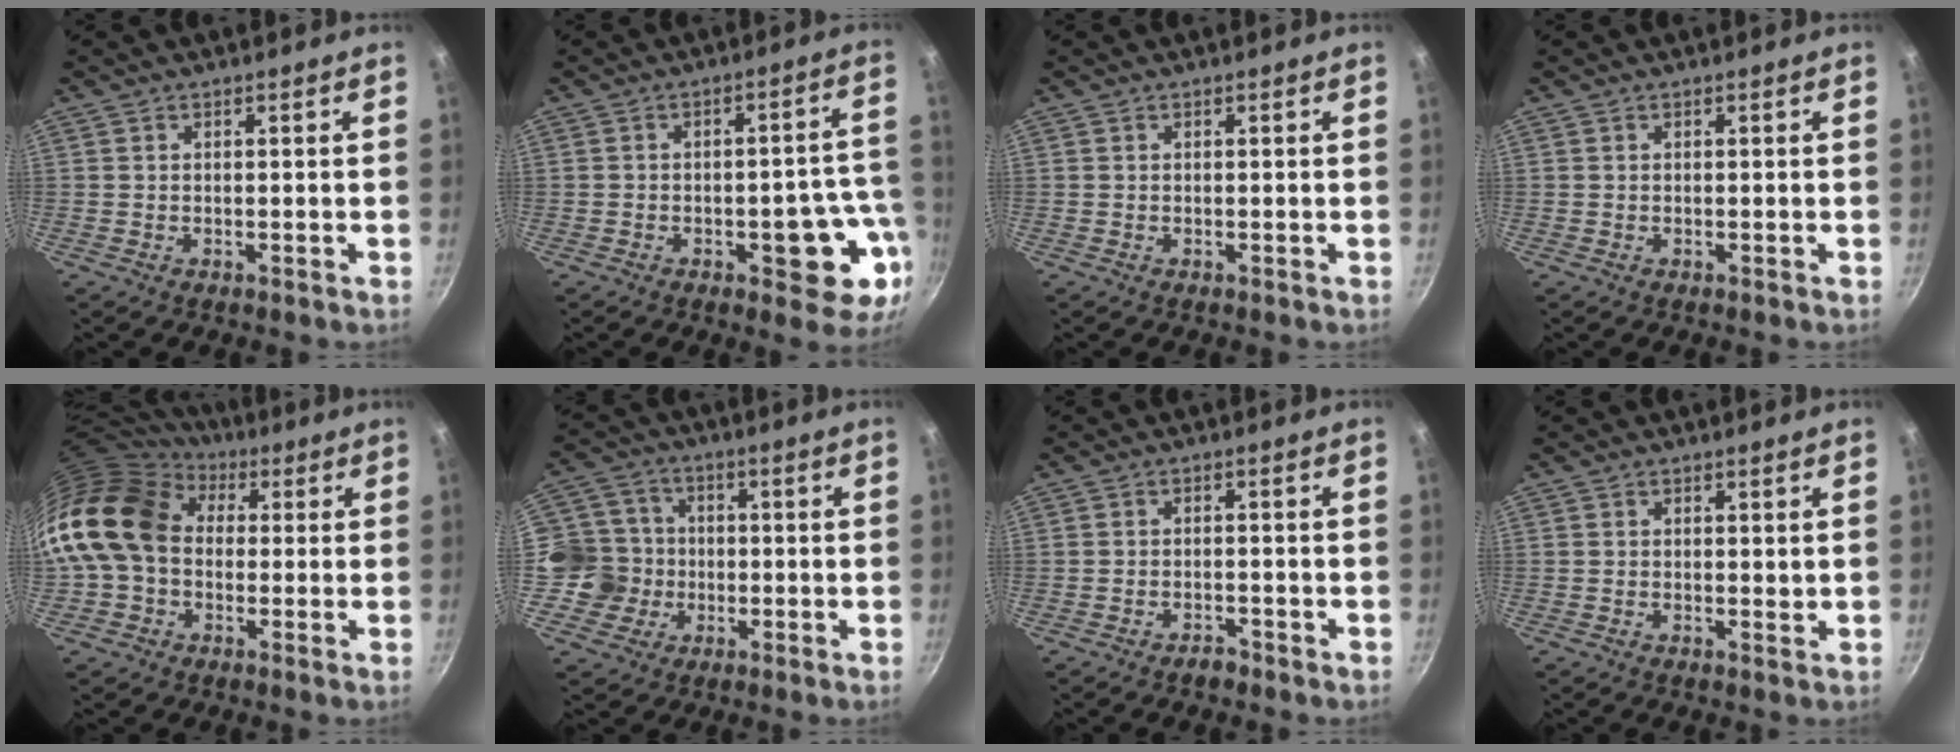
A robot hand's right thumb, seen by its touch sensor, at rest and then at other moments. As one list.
[{"total": 11.7, "force": [-3.9, 5.2, 9.8], "torque": [-0.073, 0.032, -0.046]}, {"total": 0.0}, {"total": 0.0}, {"total": 17.1, "force": [1.8, 13.2, 10.7], "torque": [-0.187, 0.030, 0.018]}, {"total": 8.9, "force": [-1.4, 8.6, 1.8], "torque": [0.005, 0.026, -0.041]}, {"total": 1.8, "force": [-1.5, 0.7, 0.6], "torque": [-0.008, 0.020, -0.020]}, {"total": 0.8, "force": [0.3, 0.4, 0.6], "torque": [-0.009, -0.001, 0.004]}]